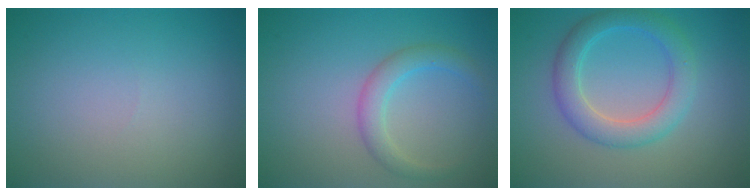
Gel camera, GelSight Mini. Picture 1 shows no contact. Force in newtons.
{"total": 2.5, "press": 2.5, "slide": 0.1}
{"total": 4.1, "press": 4.0, "slide": 0.2}